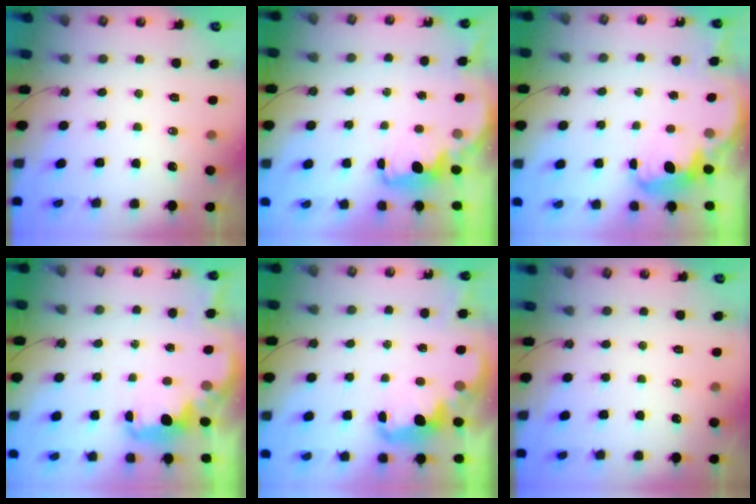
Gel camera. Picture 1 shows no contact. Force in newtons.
{"total": 1.8, "press": 1.6, "slide": 0.7}
{"total": 2.4, "press": 2.4, "slide": 0.6}
{"total": 2.7, "press": 2.6, "slide": 0.5}
{"total": 2.8, "press": 2.7, "slide": 0.7}
{"total": 0.0}